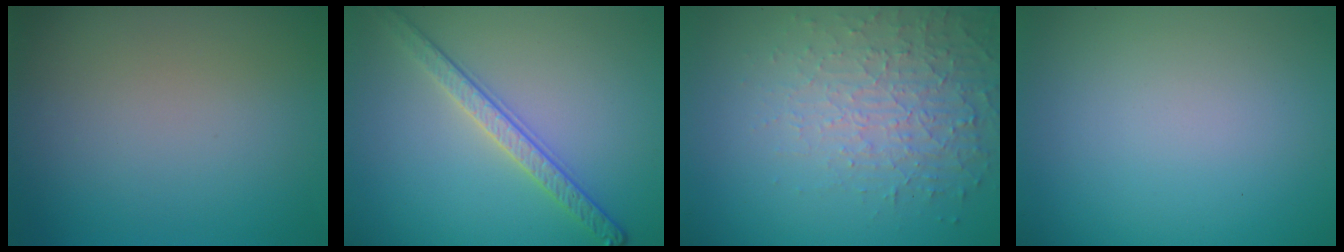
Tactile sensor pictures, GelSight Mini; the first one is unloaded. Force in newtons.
{"total": 3.3, "press": 2.9, "slide": 1.5}
{"total": 5.3, "press": 3.4, "slide": 4.0}
{"total": 0.0}